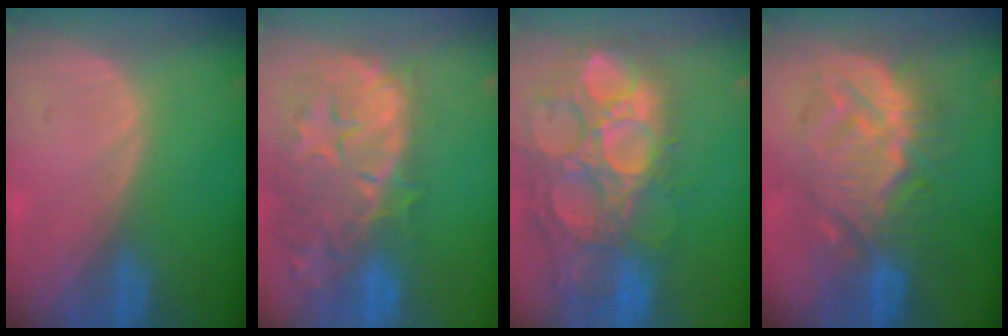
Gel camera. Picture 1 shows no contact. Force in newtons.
{"total": 14.8, "press": 11.9, "slide": 8.8}
{"total": 15.7, "press": 12.9, "slide": 8.9}
{"total": 10.5, "press": 10.5, "slide": 0.5}